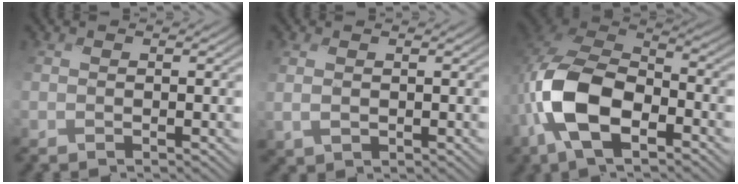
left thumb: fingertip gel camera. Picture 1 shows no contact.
{"total": 1.5, "force": [0.6, 1.0, 1.0], "torque": [-0.029, -0.001, 0.015]}
{"total": 12.5, "force": [-4.1, 7.3, 9.4], "torque": [-0.213, -0.008, -0.085]}